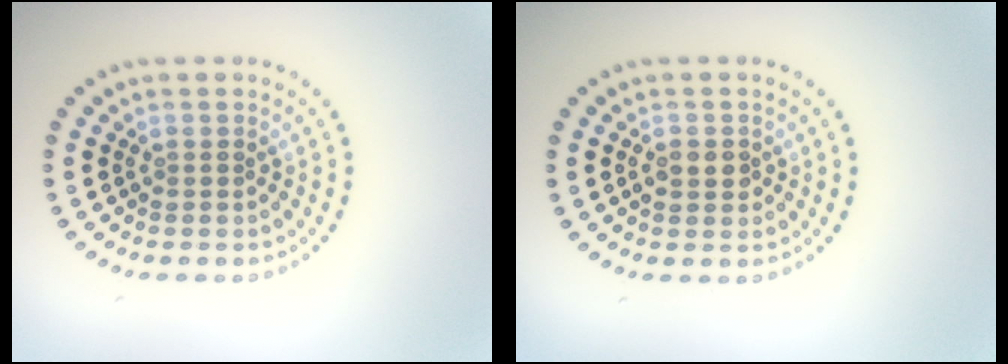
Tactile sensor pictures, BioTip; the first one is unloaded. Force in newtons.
{"total": 1.8, "press": 1.7, "slide": 0.3}